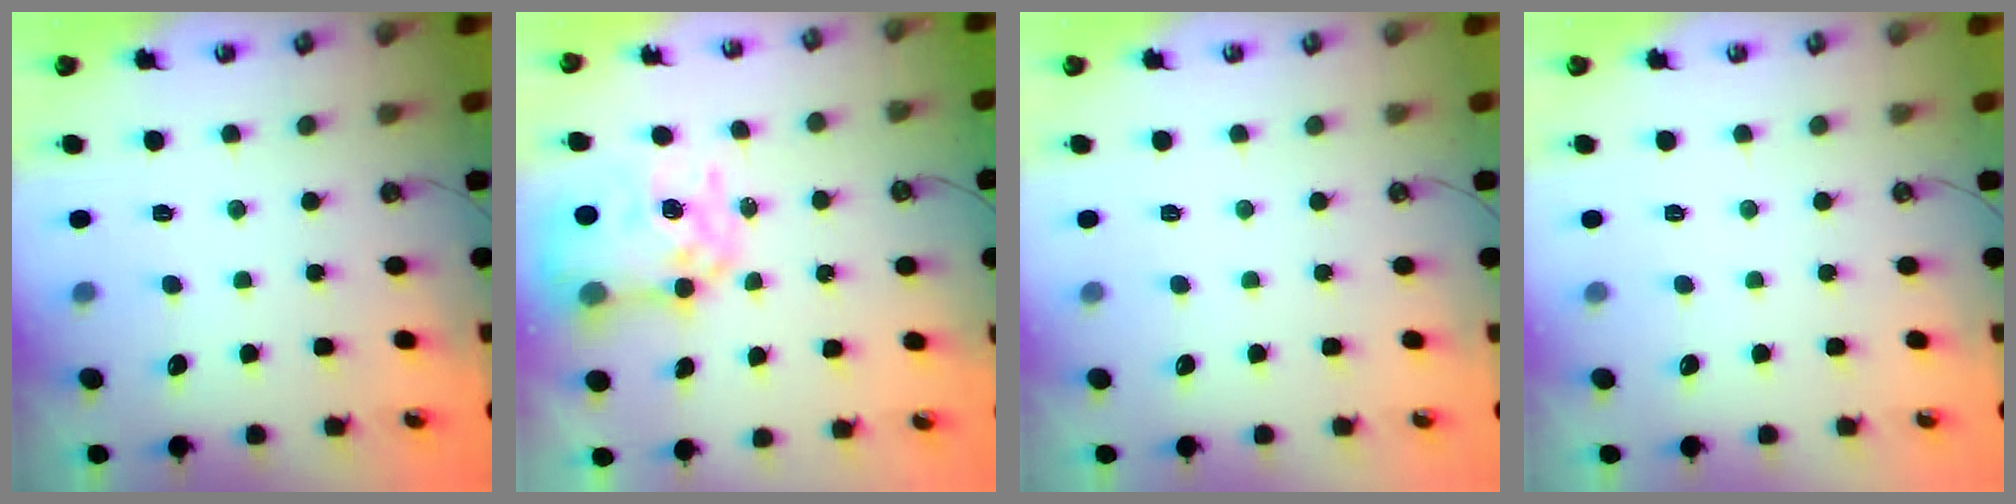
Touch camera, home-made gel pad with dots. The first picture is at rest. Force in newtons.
{"total": 11.8, "press": 11.7, "slide": 1.0}
{"total": 0.0}
{"total": 0.0}